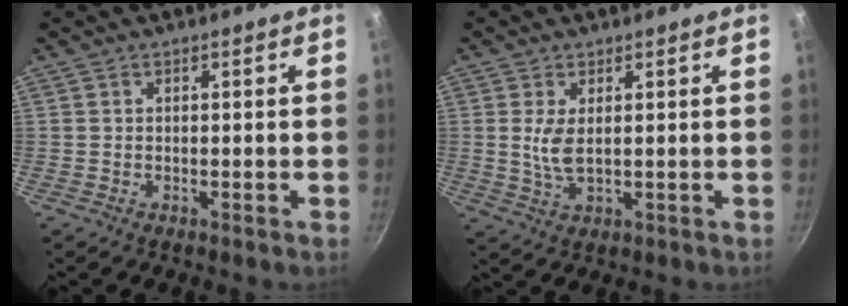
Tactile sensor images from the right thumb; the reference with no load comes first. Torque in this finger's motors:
{"motor_torque": [-0.53, 0.63, 0.10, 0.48, 0.02]}